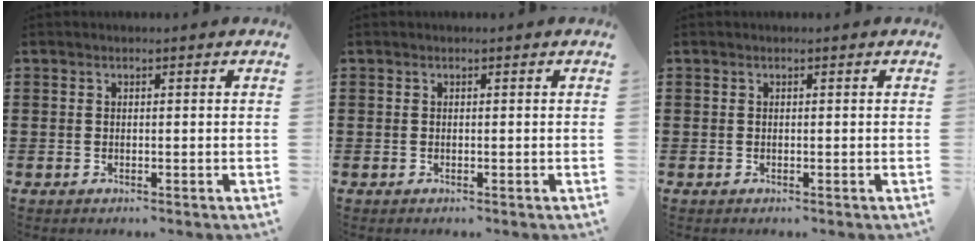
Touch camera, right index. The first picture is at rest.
{"total": 0.0}
{"total": 0.0}